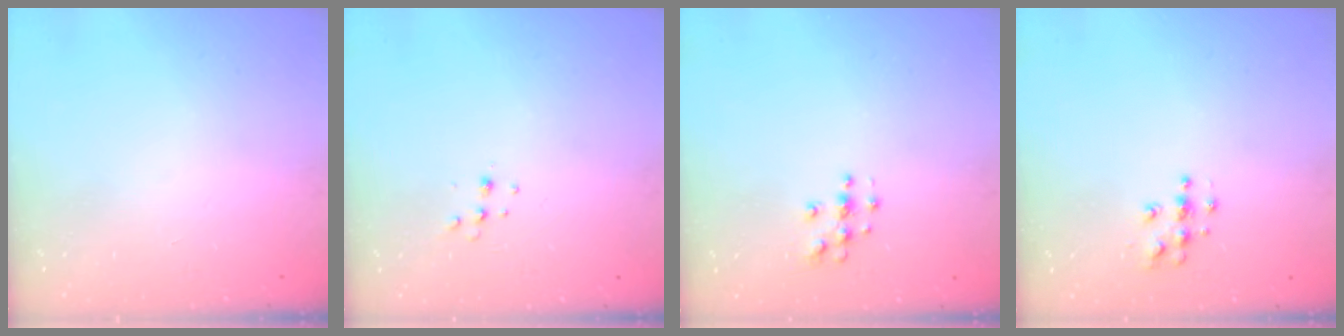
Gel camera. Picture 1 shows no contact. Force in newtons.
{"total": 3.8, "press": 3.7, "slide": 0.7}
{"total": 3.7, "press": 3.7, "slide": 0.2}
{"total": 4.3, "press": 4.3, "slide": 0.4}